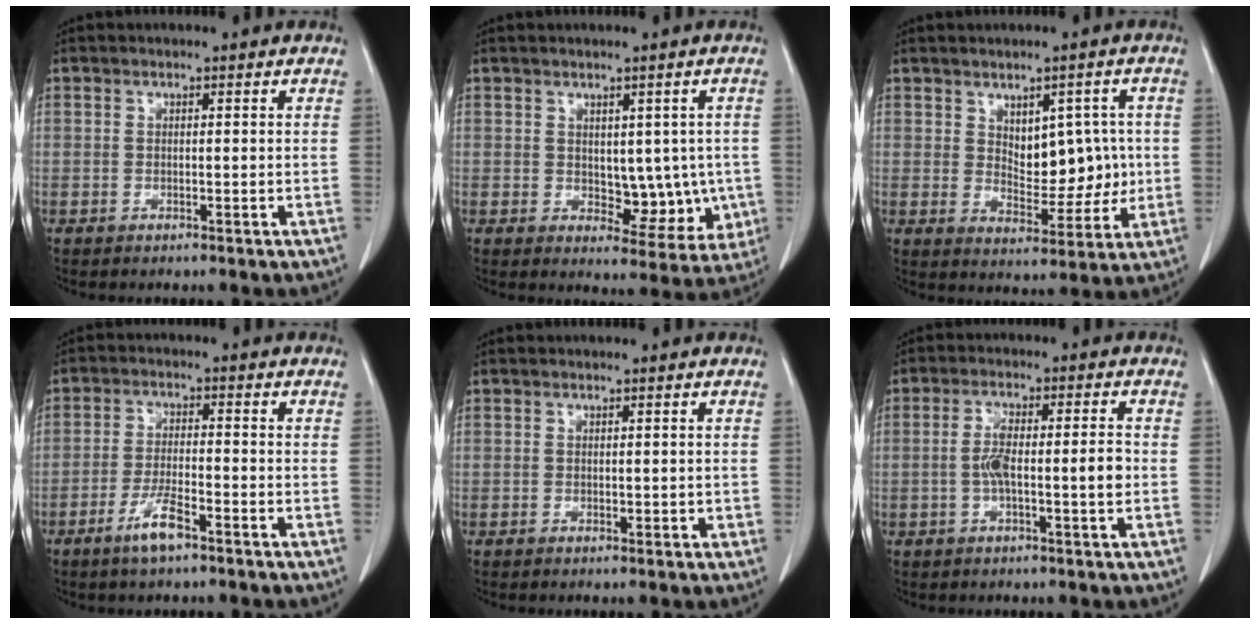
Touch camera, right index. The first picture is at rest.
{"total": 7.5, "force": [-0.1, 4.6, 5.9], "torque": [-0.050, 0.003, 0.013]}
{"total": 7.6, "force": [1.2, 4.5, 6.0], "torque": [-0.075, 0.010, 0.032]}
{"total": 5.3, "force": [-3.3, 0.8, 4.0], "torque": [-0.080, -0.002, -0.061]}
{"total": 1.0, "force": [-0.1, 0.6, 0.8], "torque": [-0.009, -0.001, 0.002]}
{"total": 6.5, "force": [-0.9, 1.1, 6.3], "torque": [-0.121, 0.011, -0.017]}